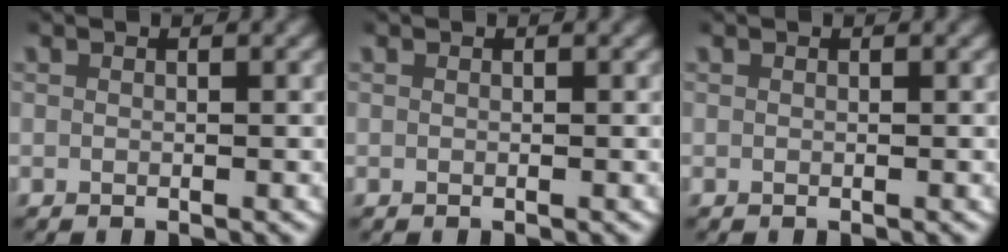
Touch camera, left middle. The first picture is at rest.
{"total": 0.0}
{"total": 0.0}